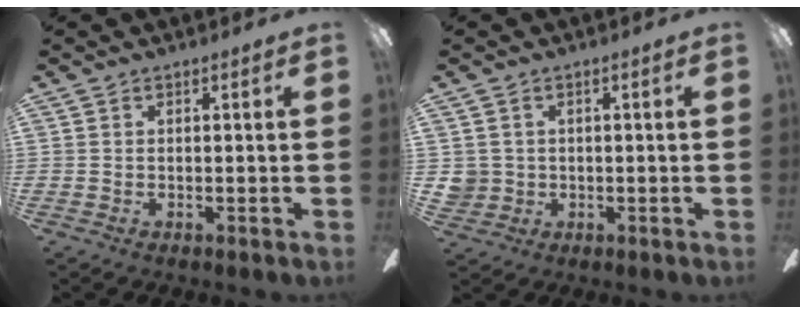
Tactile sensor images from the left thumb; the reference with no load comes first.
{"total": 3.4, "force": [0.6, 3.3, 0.1], "torque": [-0.013, 0.008, 0.014]}